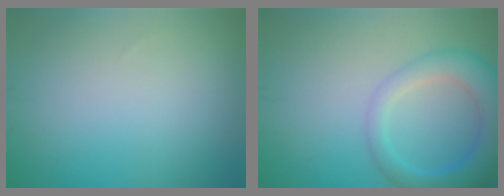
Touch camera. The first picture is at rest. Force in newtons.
{"total": 5.5, "press": 5.5, "slide": 0.3}